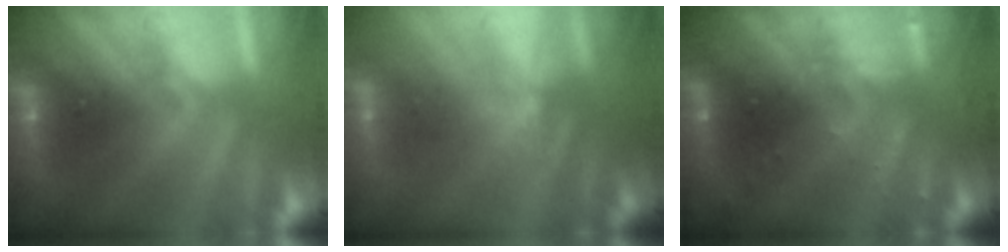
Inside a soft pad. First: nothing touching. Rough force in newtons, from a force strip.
{"total": 1.6}
{"total": 3.0}